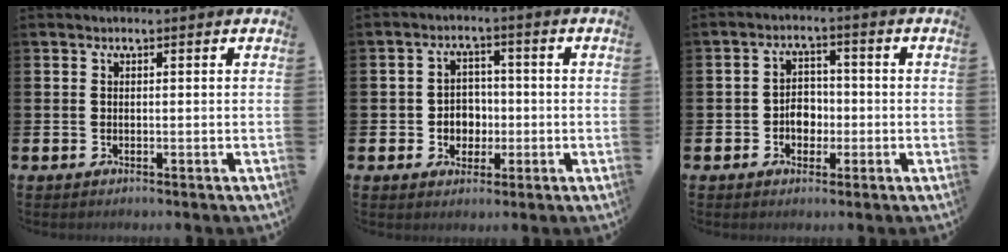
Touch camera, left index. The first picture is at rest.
{"total": 3.7, "force": [-0.4, 3.5, 1.1], "torque": [-0.021, 0.000, -0.017]}
{"total": 3.6, "force": [-1.0, 2.8, 1.9], "torque": [-0.030, 0.005, -0.026]}